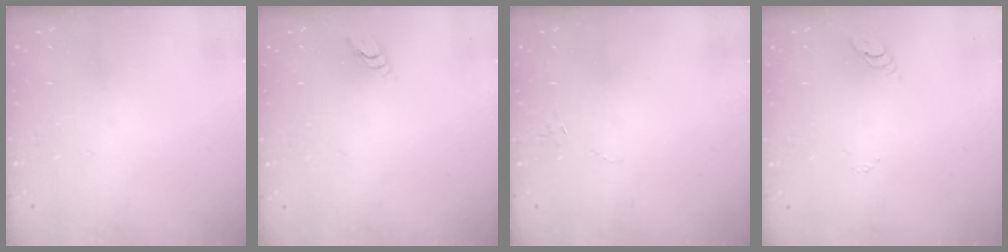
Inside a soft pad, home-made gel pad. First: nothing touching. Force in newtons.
{"total": 2.7, "press": 2.7, "slide": 0.3}
{"total": 4.6, "press": 4.5, "slide": 0.4}
{"total": 2.9, "press": 2.9, "slide": 0.2}